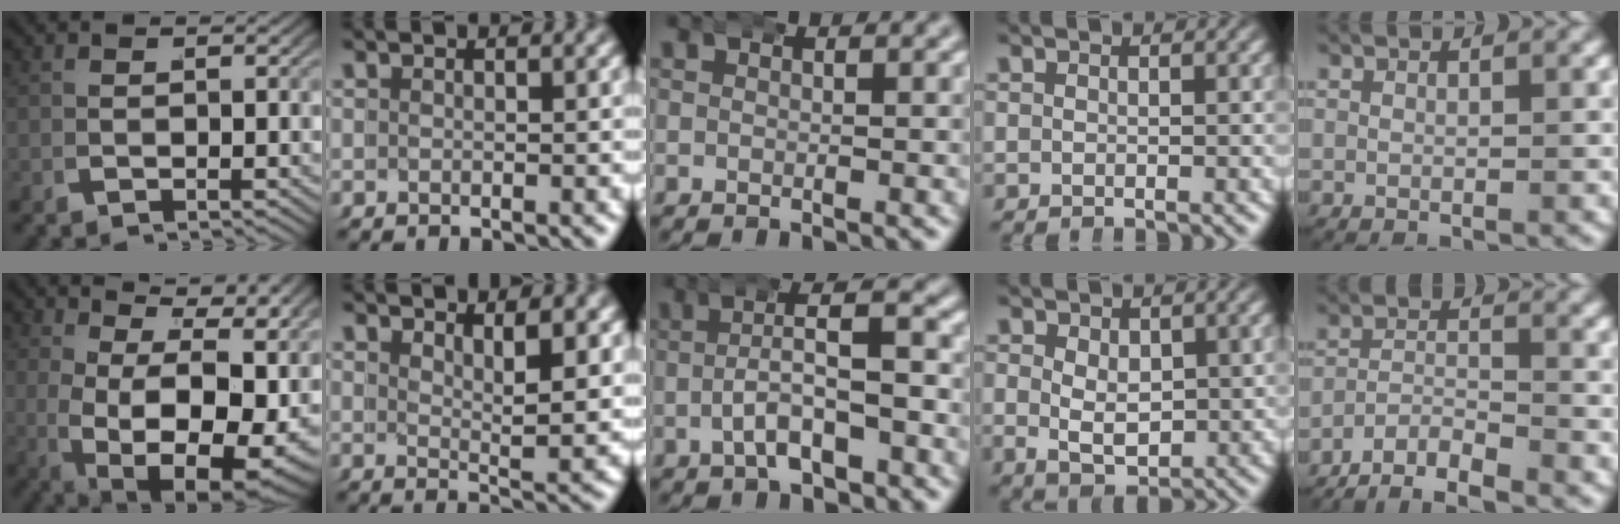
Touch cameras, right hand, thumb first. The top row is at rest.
{"thumb": {"total": 15.7, "force": [1.1, 9.5, 12.4], "torque": [-0.216, -0.057, 0.058]}, "index": {"total": 2.8, "force": [2.4, -0.9, 1.3], "torque": [-0.008, -0.015, 0.043]}, "middle": {"total": 4.1, "force": [-1.1, 1.5, 3.7], "torque": [-0.052, 0.007, -0.019]}, "ring": {"total": 4.2, "force": [-0.5, 2.8, 3.1], "torque": [-0.066, -0.032, 0.010]}, "little": {"total": 7.7, "force": [-7.0, 2.6, 1.8], "torque": [-0.032, -0.023, -0.115]}}